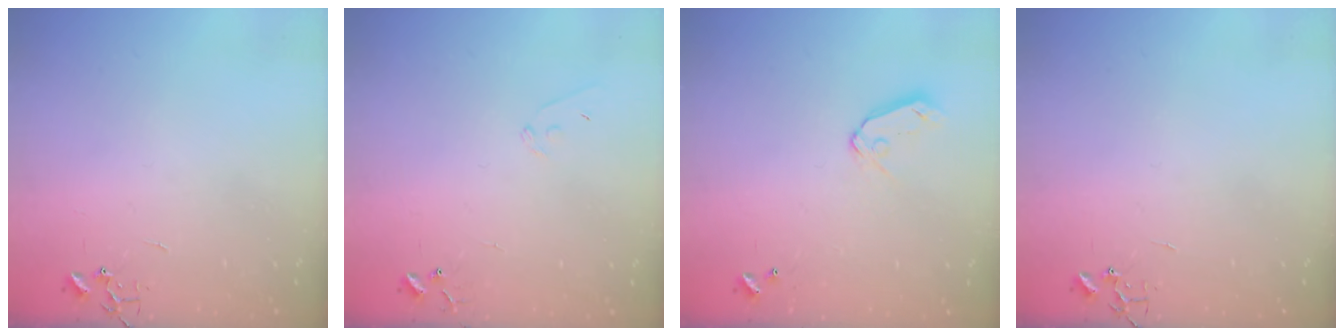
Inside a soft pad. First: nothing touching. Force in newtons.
{"total": 6.8, "press": 6.7, "slide": 0.5}
{"total": 7.1, "press": 7.1, "slide": 0.8}
{"total": 0.0}